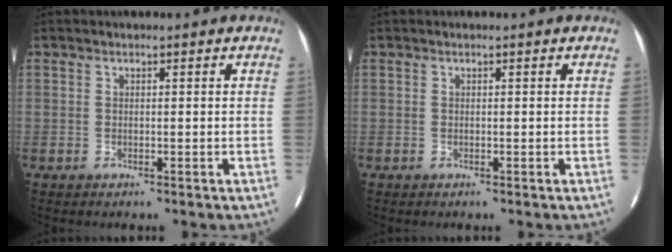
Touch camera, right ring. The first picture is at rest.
{"total": 0.0}